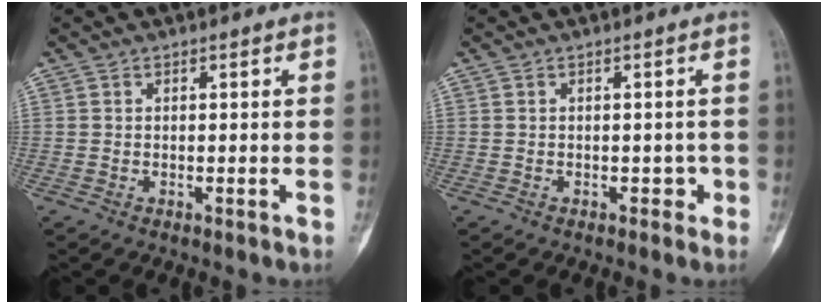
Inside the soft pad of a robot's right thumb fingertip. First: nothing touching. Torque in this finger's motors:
{"motor_torque": [0.67, -0.72, 0.22, -0.15, -0.05]}